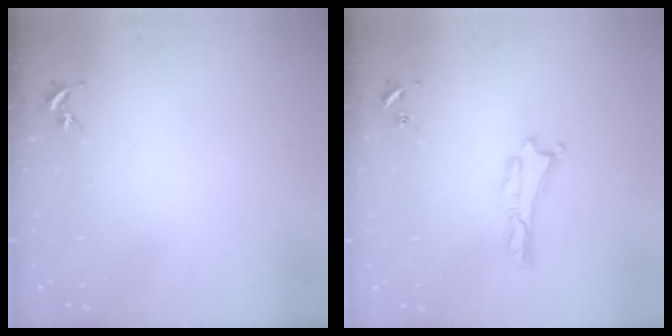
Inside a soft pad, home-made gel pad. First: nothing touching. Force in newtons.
{"total": 0.0}